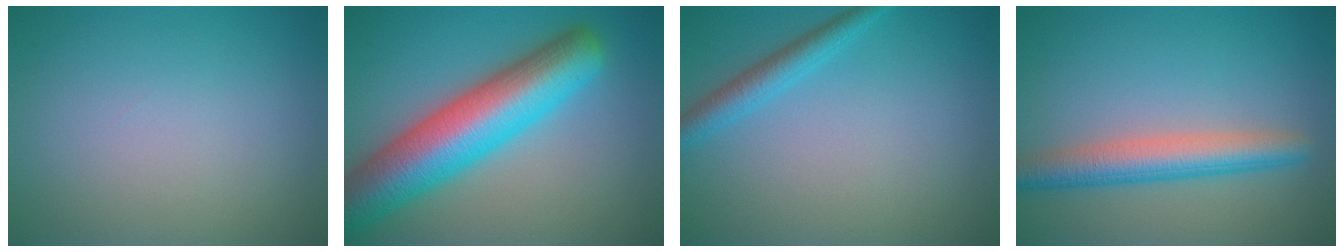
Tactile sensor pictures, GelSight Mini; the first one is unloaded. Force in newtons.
{"total": 10.8, "press": 10.8, "slide": 0.4}
{"total": 2.4, "press": 2.4, "slide": 0.1}
{"total": 4.5, "press": 4.5, "slide": 0.1}